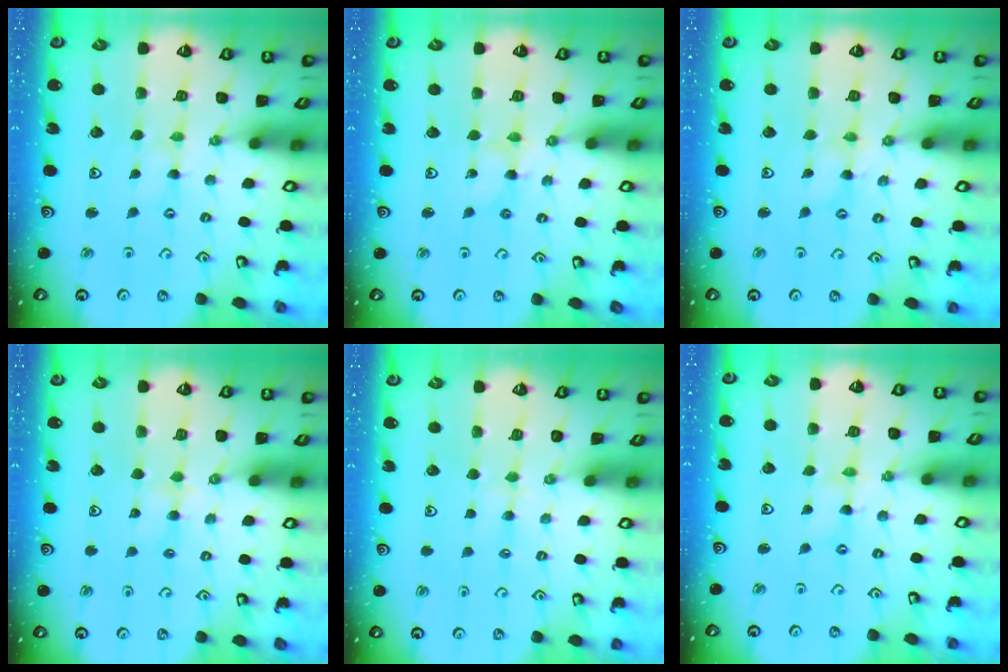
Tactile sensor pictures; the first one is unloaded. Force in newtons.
{"total": 1.8, "press": 1.8, "slide": 0.2}
{"total": 0.8, "press": 0.7, "slide": 0.3}
{"total": 2.4, "press": 2.4, "slide": 0.4}
{"total": 2.6, "press": 2.5, "slide": 0.5}
{"total": 1.4, "press": 1.4, "slide": 0.2}